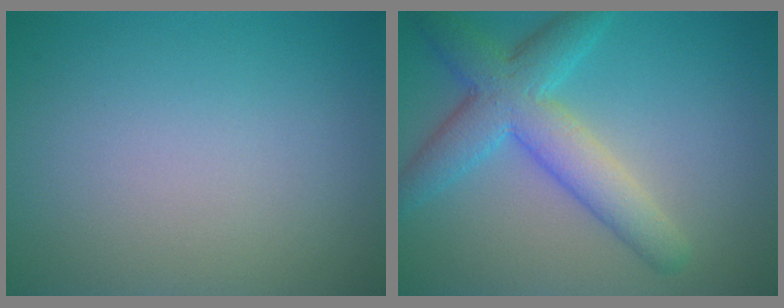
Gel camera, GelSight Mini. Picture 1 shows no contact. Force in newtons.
{"total": 6.0, "press": 6.0, "slide": 0.2}